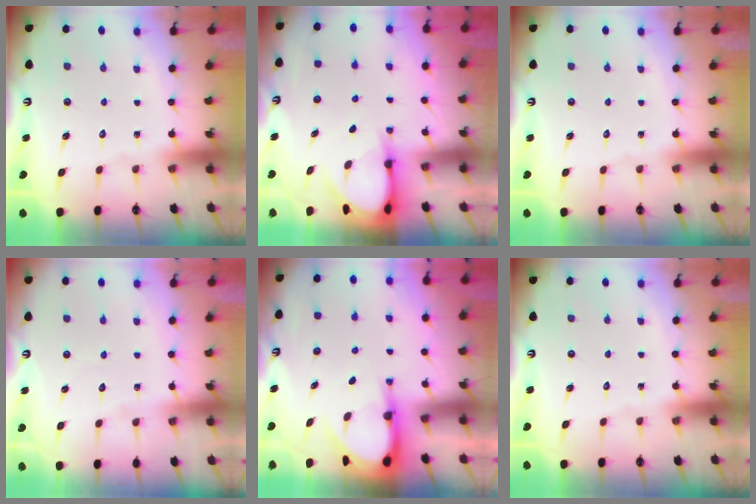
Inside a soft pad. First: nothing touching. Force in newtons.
{"total": 5.3, "press": 5.3, "slide": 0.7}
{"total": 0.0}
{"total": 2.6, "press": 2.6, "slide": 0.3}
{"total": 6.5, "press": 6.4, "slide": 0.8}
{"total": 0.0}